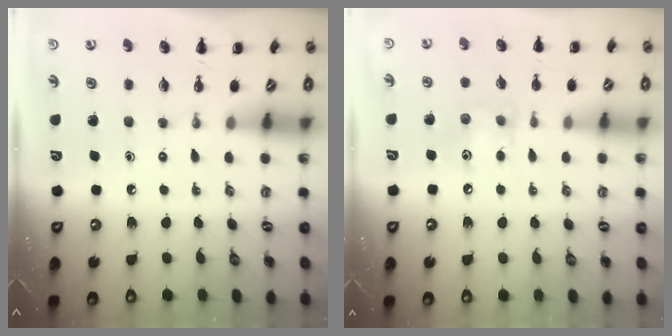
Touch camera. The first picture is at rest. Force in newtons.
{"total": 7.2, "press": 7.1, "slide": 1.0}